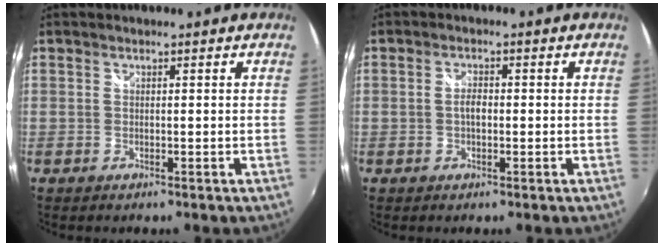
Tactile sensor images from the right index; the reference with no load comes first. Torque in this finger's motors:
{"motor_torque": [0.63, -0.07, 0.30, 0.07]}